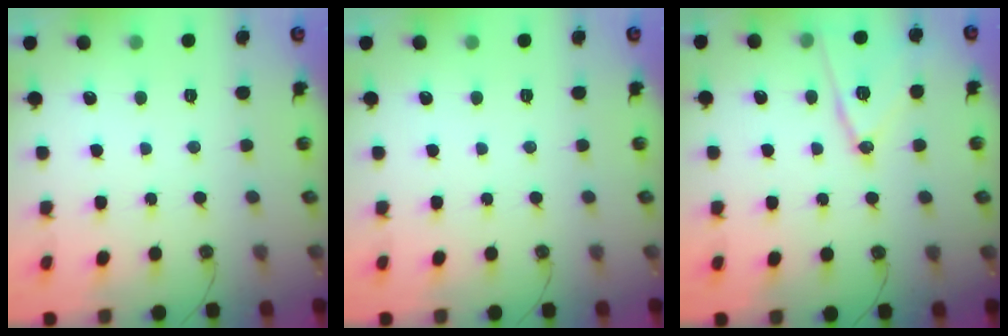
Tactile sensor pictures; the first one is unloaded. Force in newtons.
{"total": 0.0}
{"total": 13.0, "press": 12.7, "slide": 2.8}